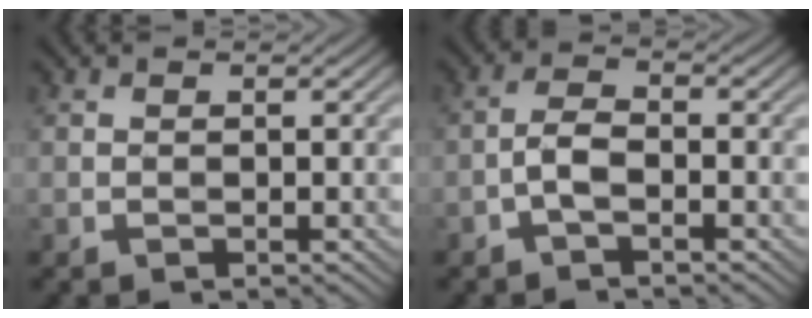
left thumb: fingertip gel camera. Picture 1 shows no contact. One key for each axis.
{"total": 2.8, "fx": -1.4, "fy": 1.0, "fz": 2.2, "tx": -0.048, "ty": 0.006, "tz": -0.036}